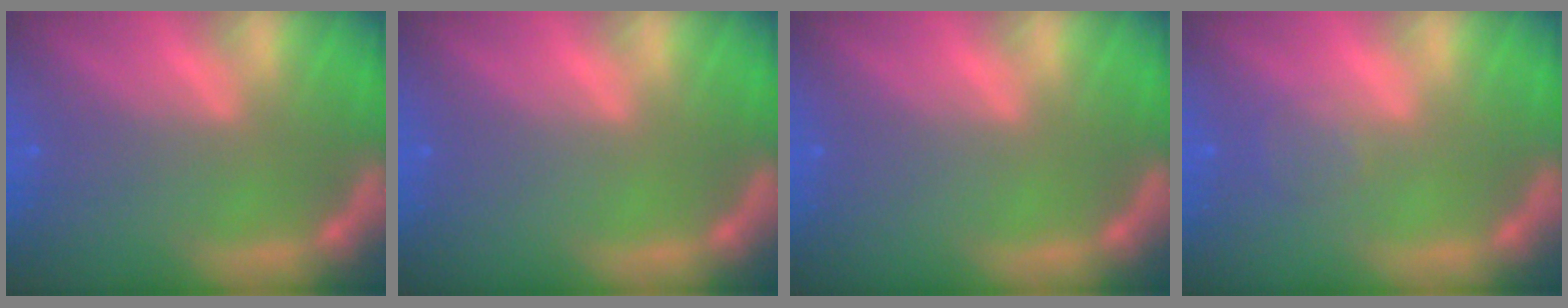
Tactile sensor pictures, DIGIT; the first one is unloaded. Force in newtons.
{"total": 0.0}
{"total": 0.0}
{"total": 1.5}